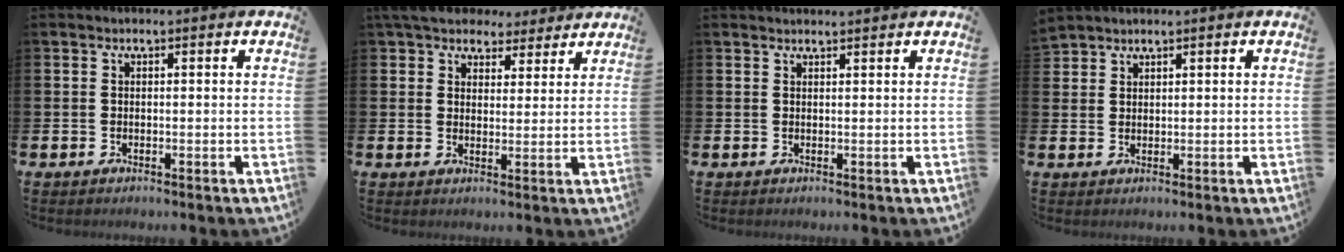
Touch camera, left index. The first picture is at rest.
{"total": 6.1, "force": [5.2, 2.7, 1.4], "torque": [-0.042, -0.021, 0.094]}
{"total": 1.1, "force": [1.1, -0.1, 0.0], "torque": [0.005, -0.006, 0.019]}
{"total": 2.3, "force": [2.2, 0.4, -0.3], "torque": [0.012, -0.011, 0.041]}